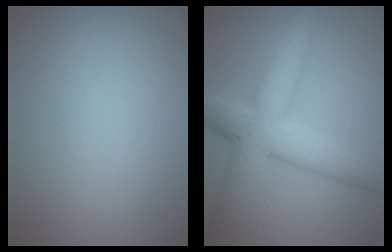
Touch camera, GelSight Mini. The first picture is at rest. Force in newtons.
{"total": 7.6, "press": 7.6, "slide": 0.1}